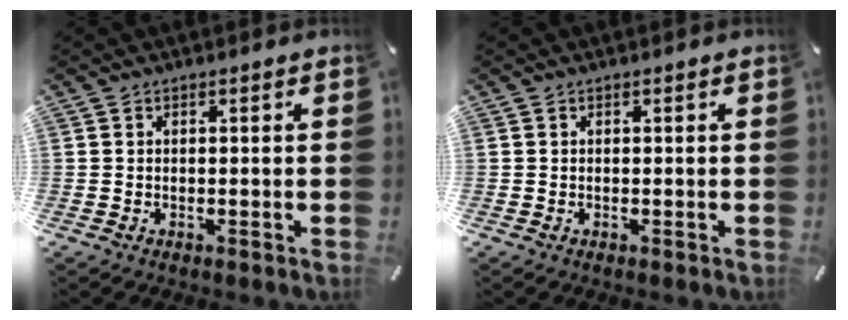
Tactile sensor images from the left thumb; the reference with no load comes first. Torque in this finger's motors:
{"motor_torque": [-0.02, 0.02, 0.01, -0.01, 0.00]}